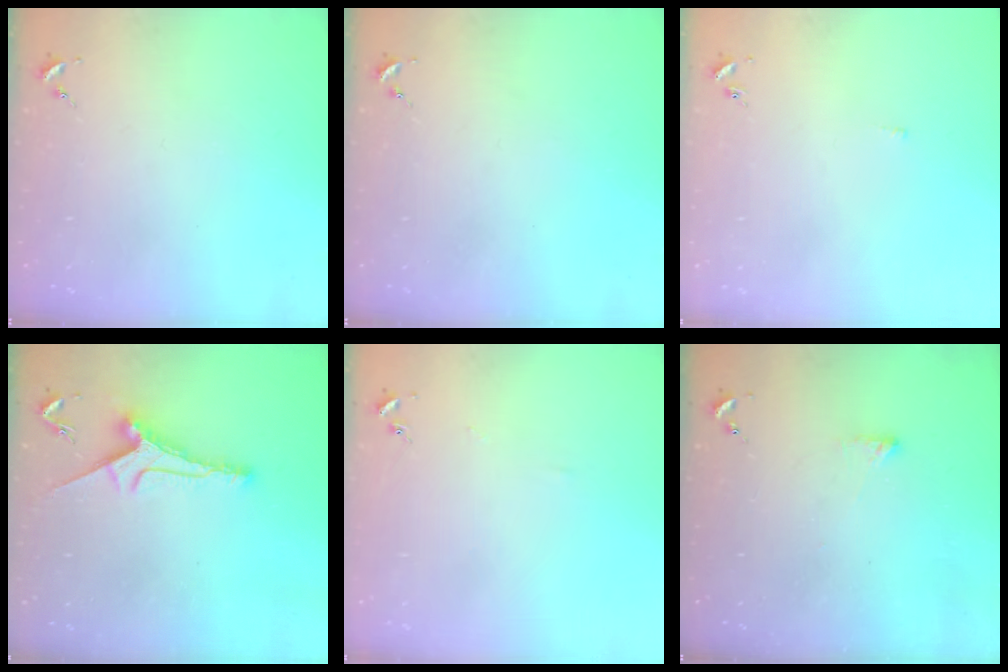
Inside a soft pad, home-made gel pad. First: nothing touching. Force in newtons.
{"total": 0.0}
{"total": 2.0, "press": 1.9, "slide": 0.4}
{"total": 9.1, "press": 9.0, "slide": 0.6}
{"total": 2.5, "press": 2.5, "slide": 0.4}
{"total": 2.9, "press": 2.8, "slide": 0.5}